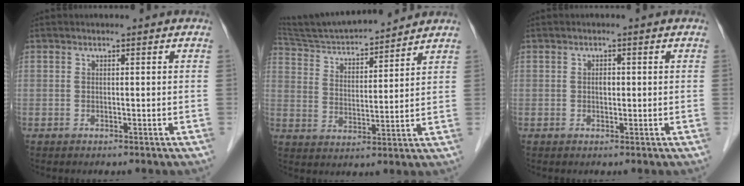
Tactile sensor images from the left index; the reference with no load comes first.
{"total": 15.2, "force": [14.2, 1.7, 5.2], "torque": [-0.094, 0.014, 0.239]}
{"total": 1.0, "force": [0.0, 0.6, 0.7], "torque": [-0.012, 0.000, -0.001]}